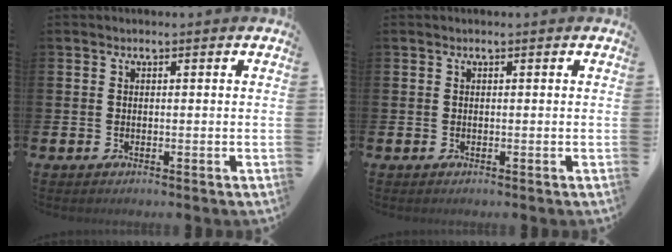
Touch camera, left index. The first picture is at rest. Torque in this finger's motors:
{"motor_torque": [0.03, 0.03, 0.00, 0.00]}